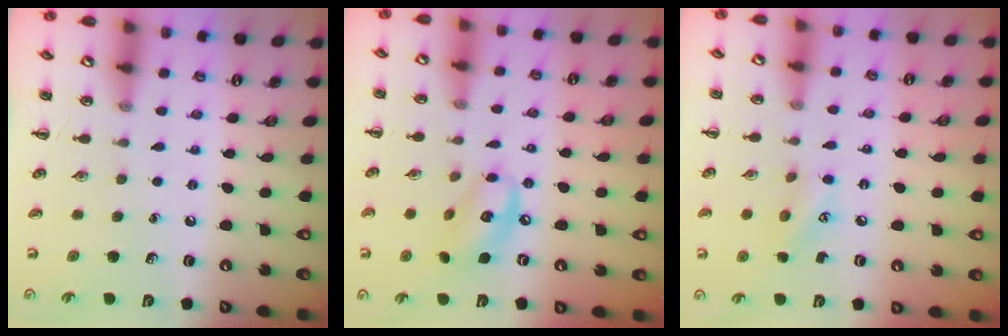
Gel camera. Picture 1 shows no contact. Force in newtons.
{"total": 10.8, "press": 10.6, "slide": 2.1}
{"total": 7.7, "press": 7.6, "slide": 1.0}